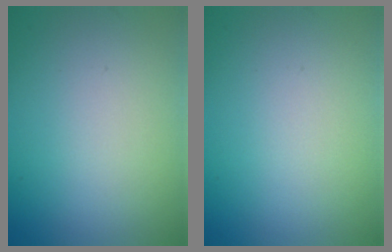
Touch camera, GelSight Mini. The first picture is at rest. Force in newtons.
{"total": 0.0}